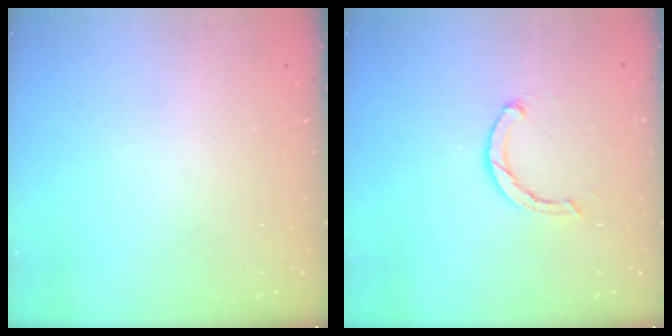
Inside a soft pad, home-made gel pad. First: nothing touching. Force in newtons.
{"total": 3.1, "press": 3.0, "slide": 0.6}